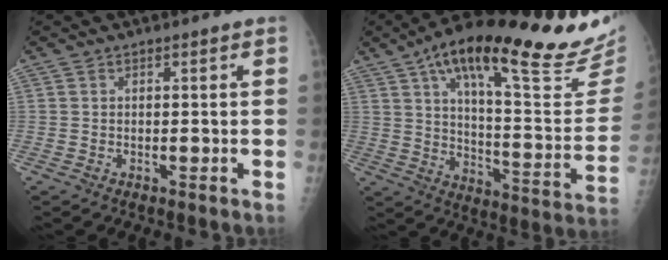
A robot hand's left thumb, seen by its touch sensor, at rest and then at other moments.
{"total": 30.6, "force": [21.0, 7.4, 21.0], "torque": [-0.281, -0.071, 0.302]}